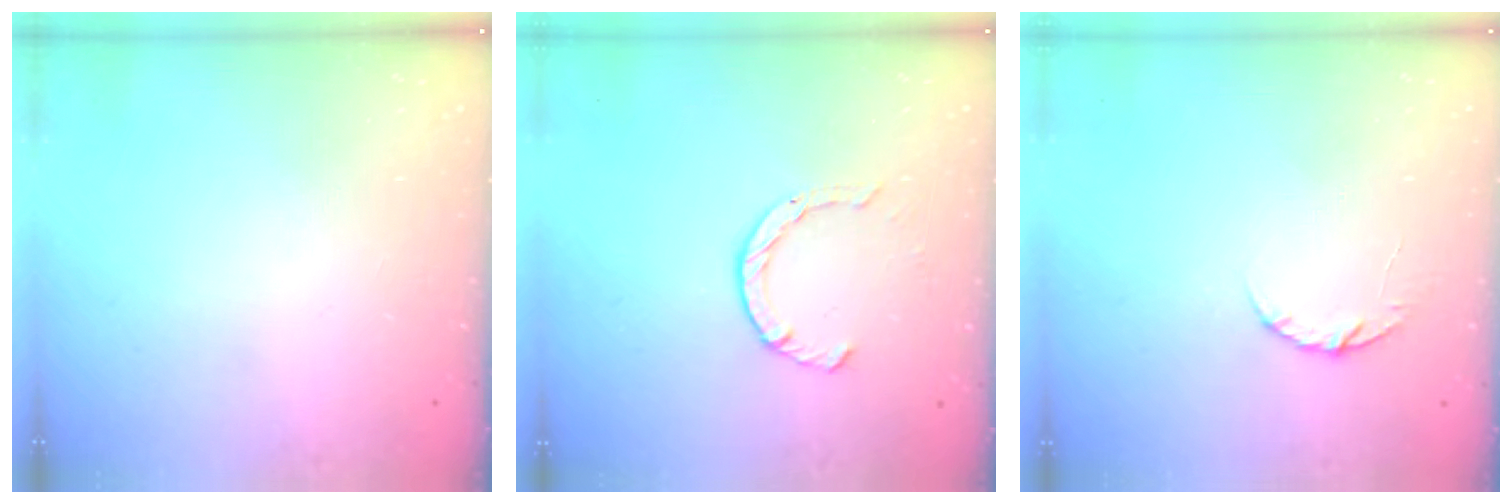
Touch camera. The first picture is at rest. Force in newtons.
{"total": 2.4, "press": 2.4, "slide": 0.2}
{"total": 4.4, "press": 4.4, "slide": 0.6}